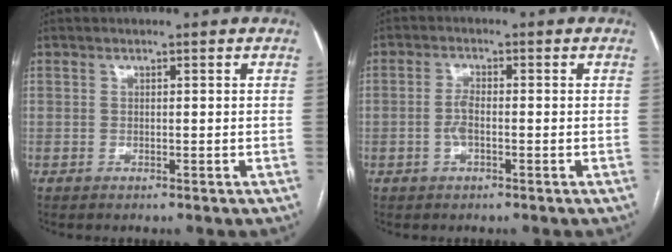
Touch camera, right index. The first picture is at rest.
{"total": 2.7, "force": [-0.7, 0.9, 2.5], "torque": [-0.055, 0.002, -0.013]}